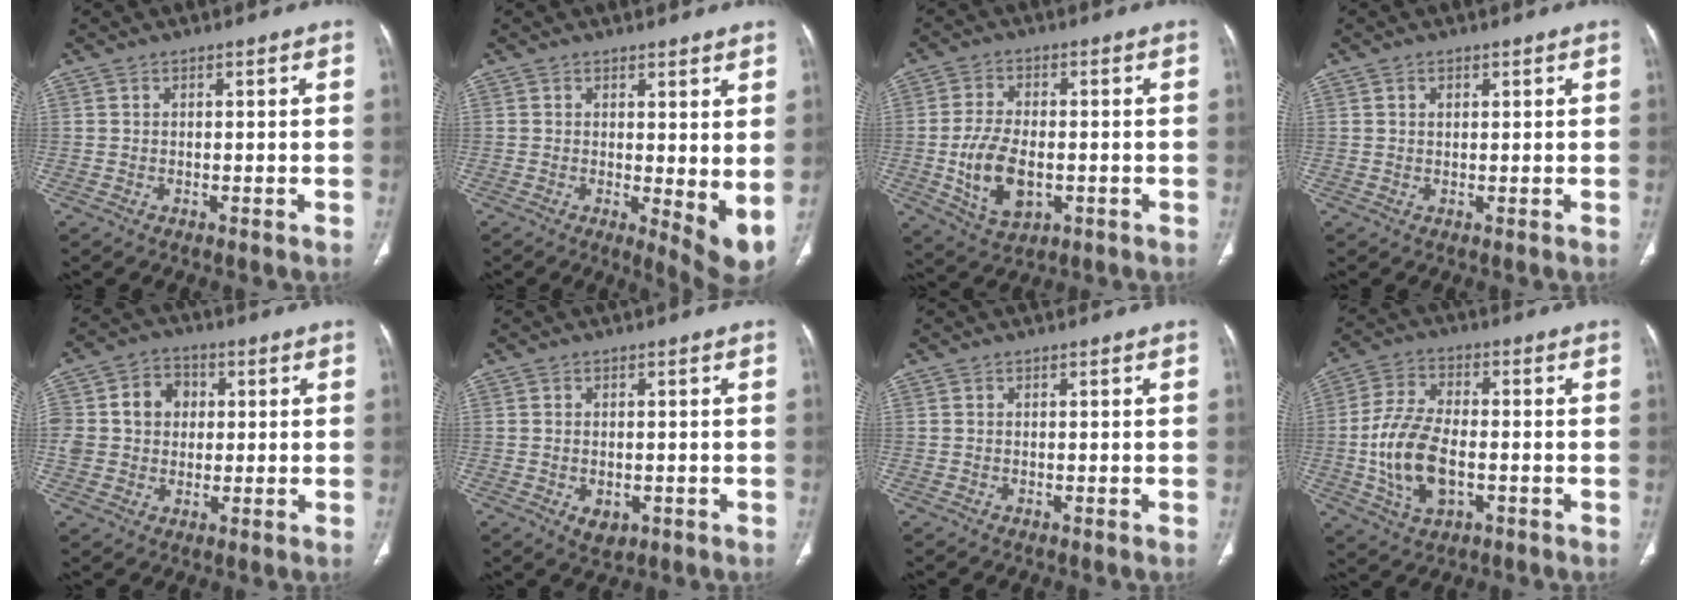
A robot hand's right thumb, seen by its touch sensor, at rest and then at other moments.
{"total": 6.9, "force": [0.9, 2.5, 6.4], "torque": [-0.081, -0.020, 0.019]}
{"total": 10.3, "force": [-1.9, 5.9, 8.2], "torque": [-0.151, 0.000, -0.025]}
{"total": 1.2, "force": [0.6, 0.8, 0.7], "torque": [-0.008, -0.002, 0.009]}
{"total": 14.2, "force": [2.2, 12.1, 7.1], "torque": [-0.132, 0.028, 0.044]}
{"total": 3.5, "force": [-1.0, 2.3, 2.4], "torque": [-0.031, 0.001, -0.005]}
{"total": 0.0}
{"total": 12.6, "force": [-2.3, 6.9, 10.4], "torque": [-0.207, 0.010, -0.041]}